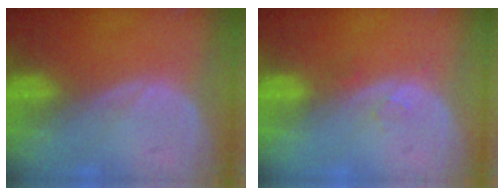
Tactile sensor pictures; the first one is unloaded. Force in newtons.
{"total": 1.1, "press": 1.0, "slide": 0.1}